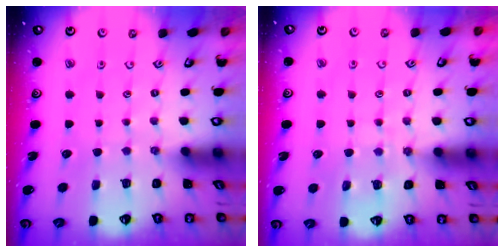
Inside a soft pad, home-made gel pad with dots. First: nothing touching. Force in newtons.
{"total": 6.0, "press": 5.9, "slide": 0.7}